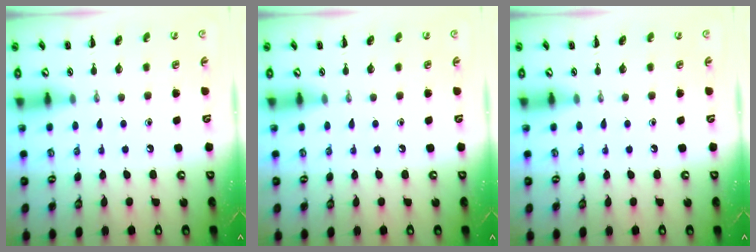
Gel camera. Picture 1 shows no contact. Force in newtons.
{"total": 0.0}
{"total": 0.0}